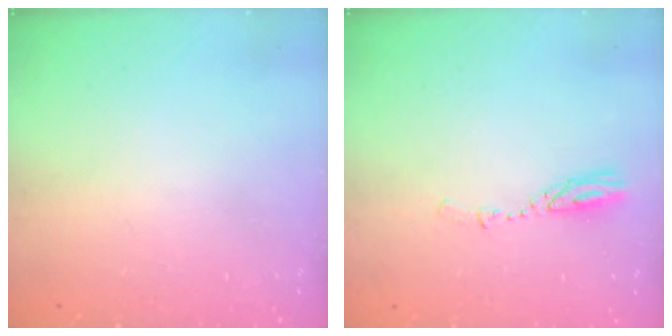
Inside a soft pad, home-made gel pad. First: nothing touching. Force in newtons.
{"total": 3.7, "press": 3.7, "slide": 0.4}